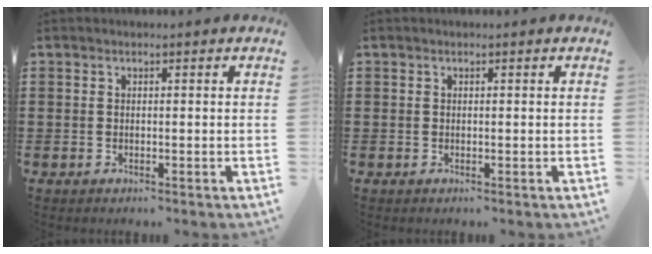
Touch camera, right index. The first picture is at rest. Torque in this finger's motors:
{"motor_torque": [0.00, 0.00, 0.00, 0.00]}